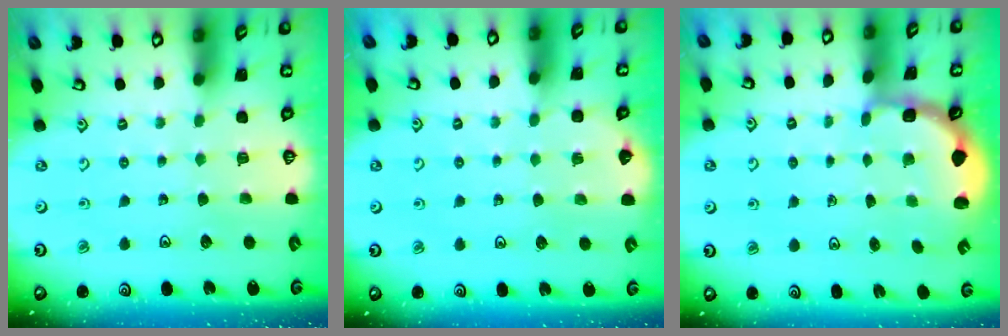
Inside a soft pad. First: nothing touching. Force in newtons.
{"total": 2.1, "press": 2.1, "slide": 0.2}
{"total": 2.4, "press": 1.7, "slide": 1.6}